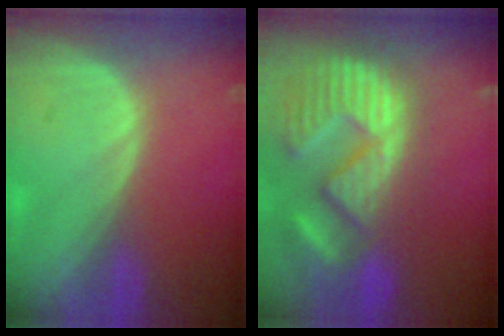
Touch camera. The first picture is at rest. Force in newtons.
{"total": 14.7, "press": 12.4, "slide": 8.0}